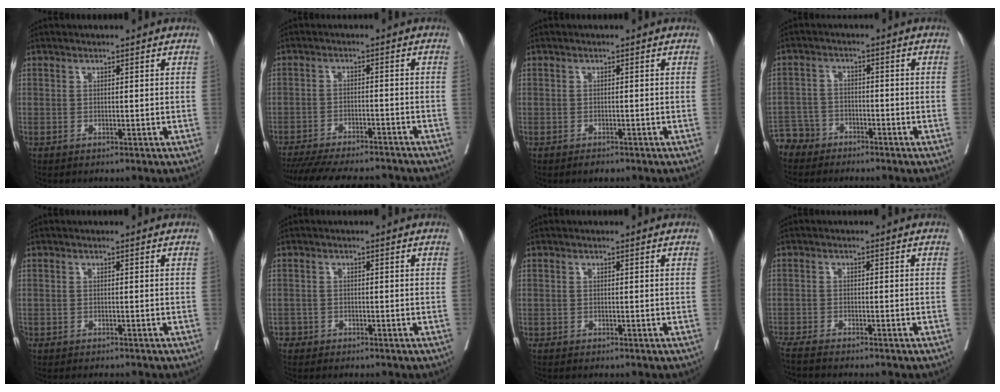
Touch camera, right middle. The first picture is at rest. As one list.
[{"total": 16.9, "force": [-15.3, 3.2, 6.6], "torque": [-0.143, -0.020, -0.213]}, {"total": 1.1, "force": [-0.9, 0.6, 0.4], "torque": [-0.008, -0.001, -0.010]}, {"total": 4.6, "force": [-3.9, 2.2, -0.8], "torque": [0.016, 0.000, -0.080]}, {"total": 4.0, "force": [-3.6, 0.9, 1.5], "torque": [-0.016, -0.006, -0.048]}, {"total": 1.7, "force": [-1.6, 0.7, -0.2], "torque": [0.002, 0.001, -0.031]}, {"total": 0.8, "force": [-0.8, 0.1, 0.1], "torque": [-0.007, -0.002, -0.015]}, {"total": 6.7, "force": [-6.0, -0.4, 2.9], "torque": [-0.035, -0.018, -0.102]}]